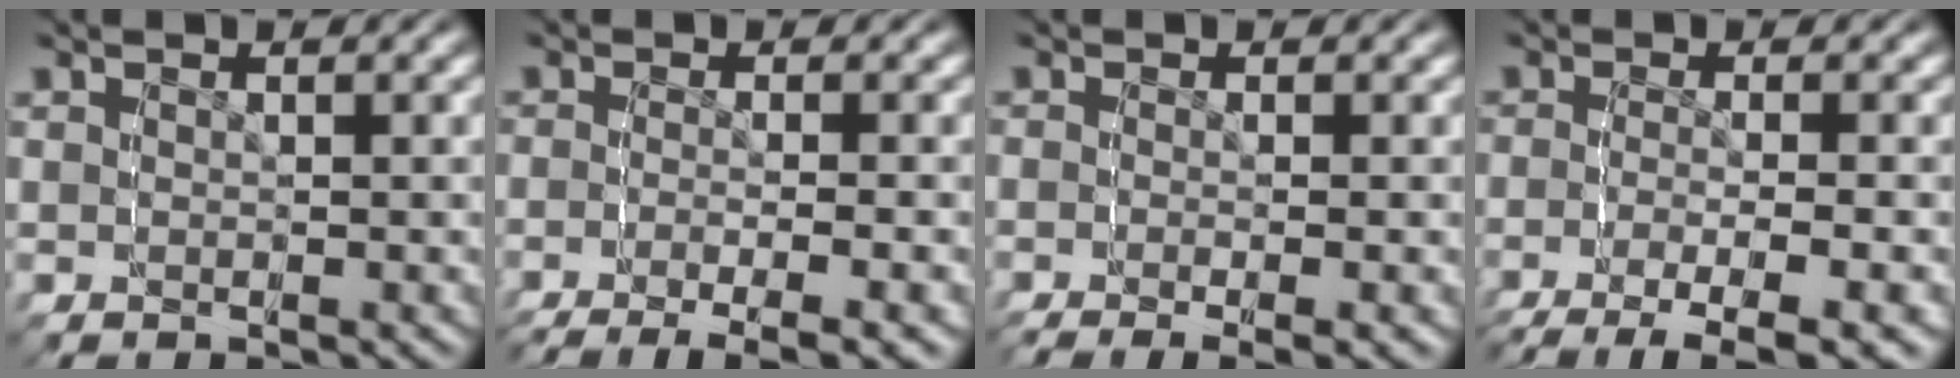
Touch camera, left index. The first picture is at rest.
{"total": 5.2, "force": [-4.6, 0.3, 2.5], "torque": [-0.034, -0.008, -0.073]}
{"total": 1.8, "force": [-1.4, -0.3, 1.0], "torque": [-0.014, 0.004, -0.031]}
{"total": 6.7, "force": [-5.3, 1.0, 4.0], "torque": [-0.063, -0.021, -0.077]}